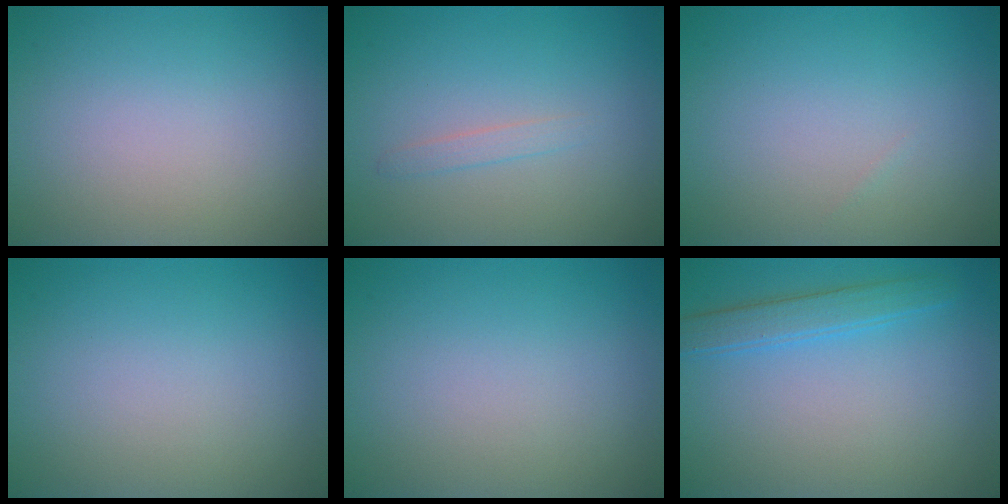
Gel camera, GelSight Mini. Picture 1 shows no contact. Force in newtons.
{"total": 0.9, "press": 0.9, "slide": 0.1}
{"total": 0.0}
{"total": 0.0}
{"total": 0.0}
{"total": 2.5, "press": 2.5, "slide": 0.1}